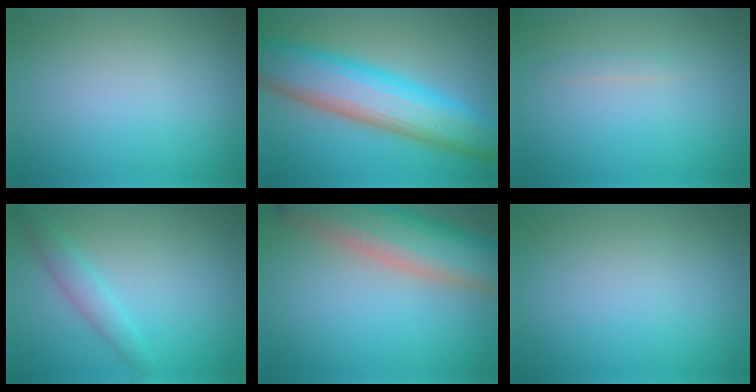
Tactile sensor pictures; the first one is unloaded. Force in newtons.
{"total": 10.4, "press": 10.4, "slide": 0.2}
{"total": 0.7, "press": 0.7, "slide": 0.1}
{"total": 2.2, "press": 2.2, "slide": 0.1}
{"total": 10.3, "press": 10.3, "slide": 0.5}
{"total": 0.0}